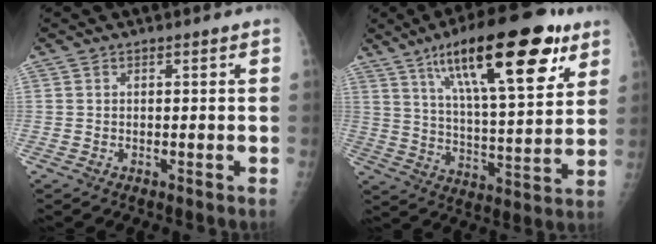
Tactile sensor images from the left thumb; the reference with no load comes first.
{"total": 24.2, "force": [13.1, 7.3, 19.0], "torque": [-0.276, -0.034, 0.212]}